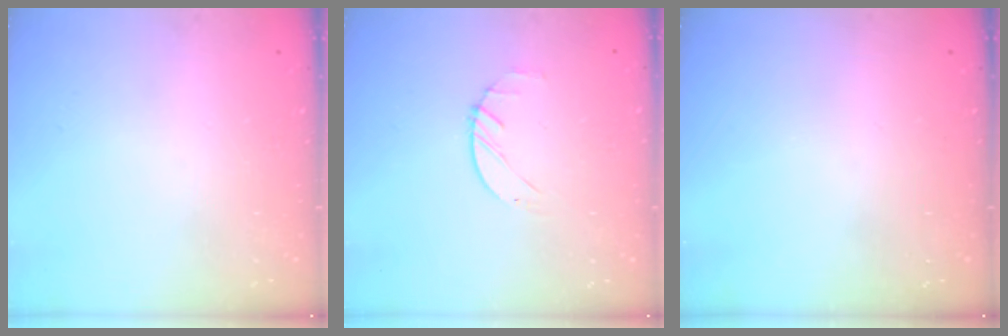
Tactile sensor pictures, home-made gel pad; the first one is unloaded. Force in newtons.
{"total": 1.2, "press": 1.2, "slide": 0.2}
{"total": 0.0}